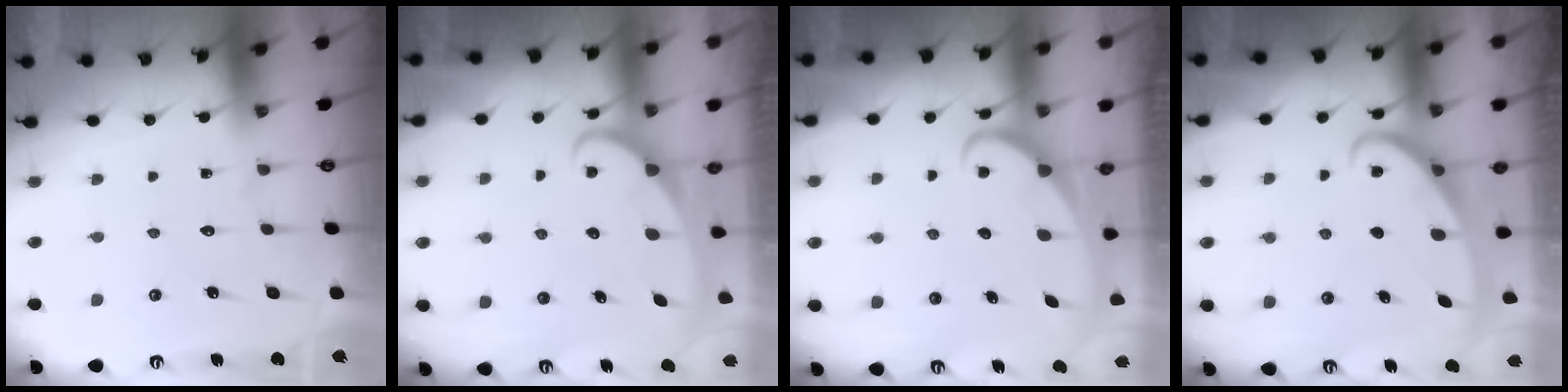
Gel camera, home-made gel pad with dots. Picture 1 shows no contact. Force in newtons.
{"total": 2.5, "press": 2.5, "slide": 0.4}
{"total": 2.4, "press": 2.3, "slide": 0.3}
{"total": 2.6, "press": 2.6, "slide": 0.4}